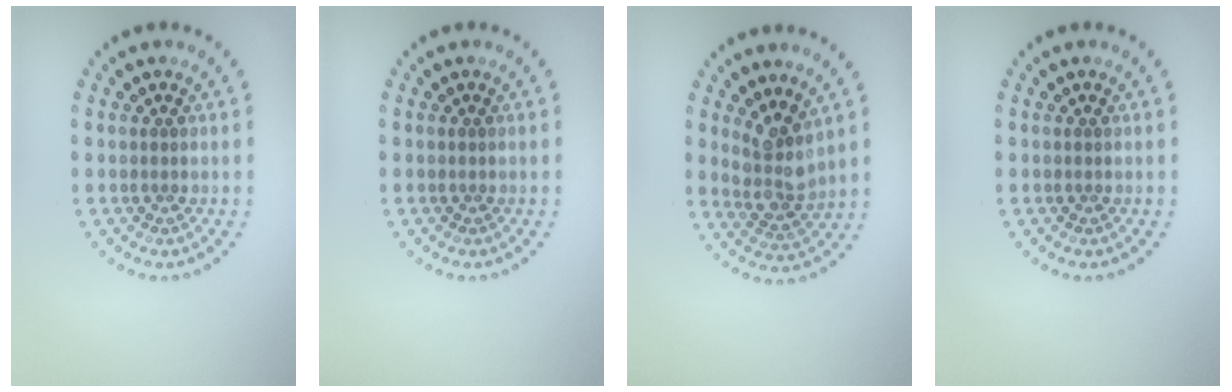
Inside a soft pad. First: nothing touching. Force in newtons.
{"total": 0.0}
{"total": 3.6, "press": 3.0, "slide": 2.0}
{"total": 0.0}